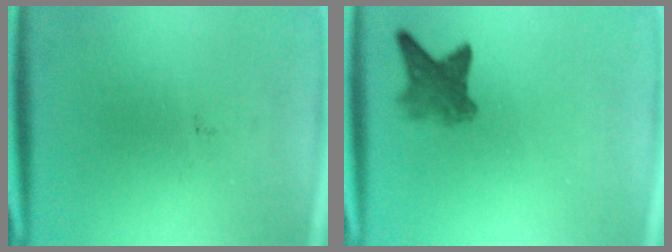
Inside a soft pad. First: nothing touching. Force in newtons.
{"total": 4.1}